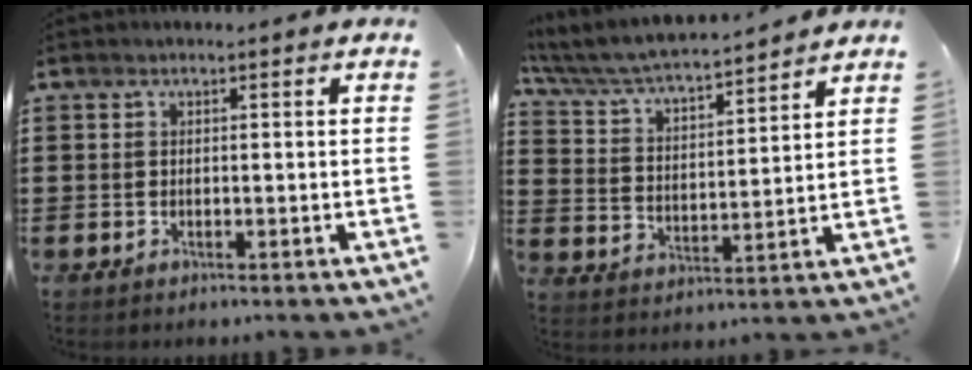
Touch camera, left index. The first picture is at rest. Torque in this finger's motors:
{"motor_torque": [-0.02, 0.03, 0.32, 0.21]}